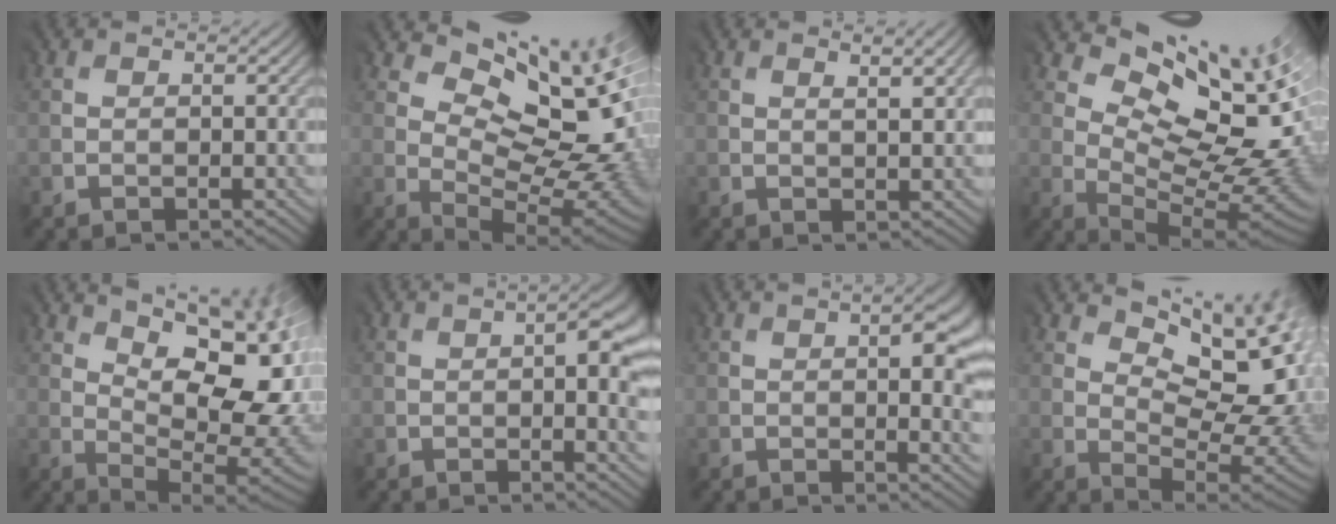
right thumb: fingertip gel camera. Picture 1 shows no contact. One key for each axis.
{"total": 12.3, "fx": 4.4, "fy": 6.0, "fz": 9.8, "tx": -0.152, "ty": 0.005, "tz": 0.085}
{"total": 2.1, "fx": 1.0, "fy": 0.4, "fz": 1.8, "tx": -0.019, "ty": 0.007, "tz": 0.016}
{"total": 12.8, "fx": 5.6, "fy": 5.9, "fz": 9.9, "tx": -0.159, "ty": 0.003, "tz": 0.110}
{"total": 14.0, "fx": 3.5, "fy": 6.2, "fz": 12.0, "tx": -0.157, "ty": 0.029, "tz": 0.068}
{"total": 6.0, "fx": -0.9, "fy": 1.8, "fz": 5.7, "tx": -0.055, "ty": 0.001, "tz": -0.014}
{"total": 7.0, "fx": -0.5, "fy": 2.3, "fz": 6.6, "tx": -0.057, "ty": 0.007, "tz": -0.008}
{"total": 10.5, "fx": 2.6, "fy": 5.1, "fz": 8.8, "tx": -0.117, "ty": 0.012, "tz": 0.055}